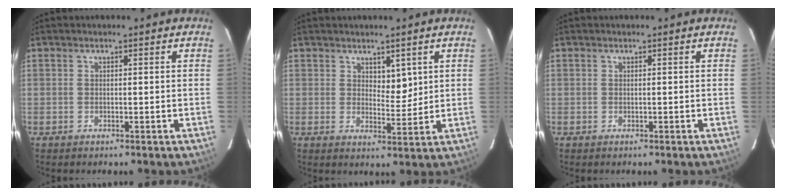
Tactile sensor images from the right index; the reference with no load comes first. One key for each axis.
{"total": 3.4, "fx": 1.7, "fy": 1.8, "fz": 2.3, "tx": -0.033, "ty": -0.006, "tz": 0.033}
{"total": 0.0}